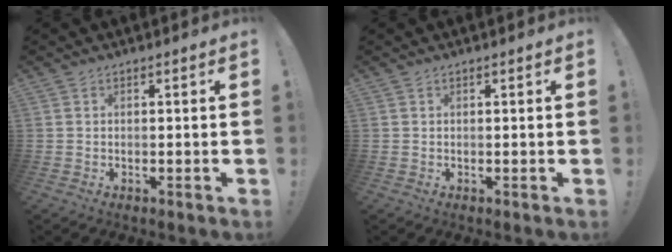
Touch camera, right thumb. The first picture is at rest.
{"total": 0.0}